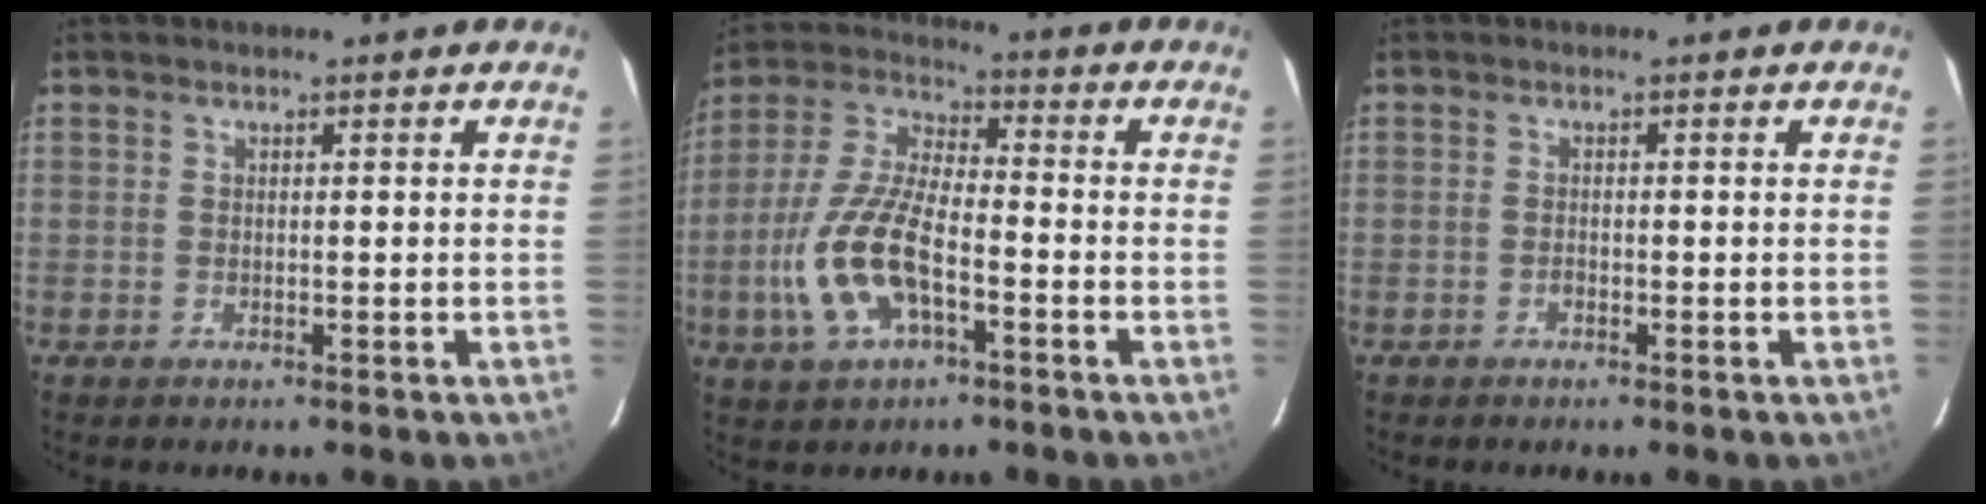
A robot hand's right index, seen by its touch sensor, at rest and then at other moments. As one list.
[{"total": 14.5, "force": [-5.2, 6.0, 12.1], "torque": [-0.267, -0.002, -0.100]}, {"total": 0.7, "force": [-0.5, 0.4, 0.2], "torque": [-0.004, 0.002, -0.010]}]